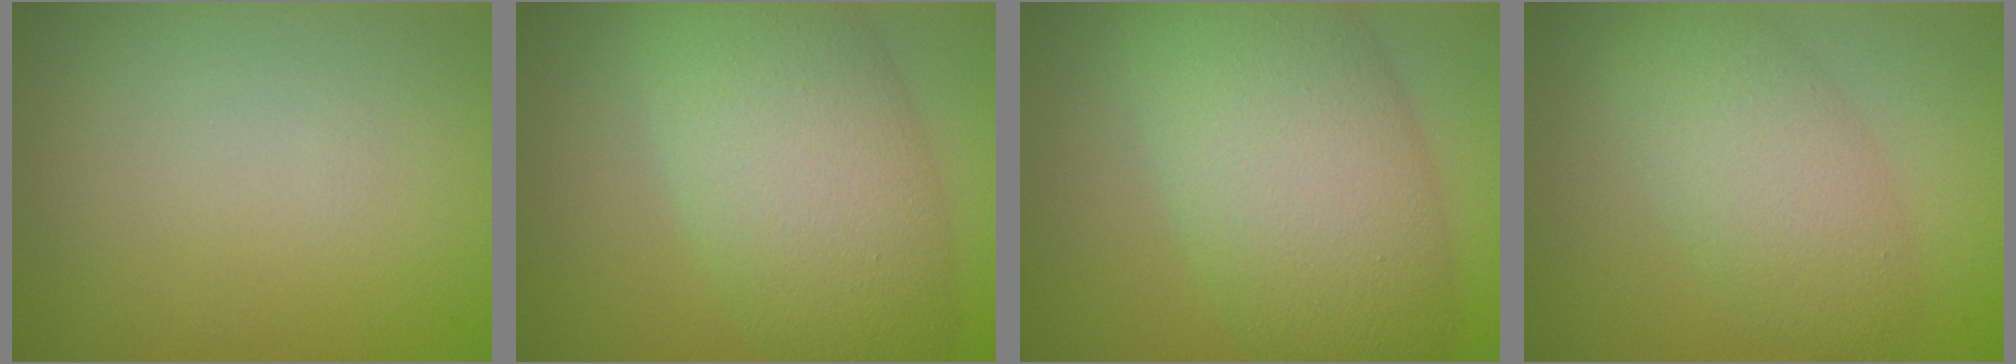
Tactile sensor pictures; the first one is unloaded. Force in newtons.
{"total": 9.5, "press": 9.4, "slide": 0.6}
{"total": 10.6, "press": 10.6, "slide": 0.8}
{"total": 5.0, "press": 5.0, "slide": 0.2}